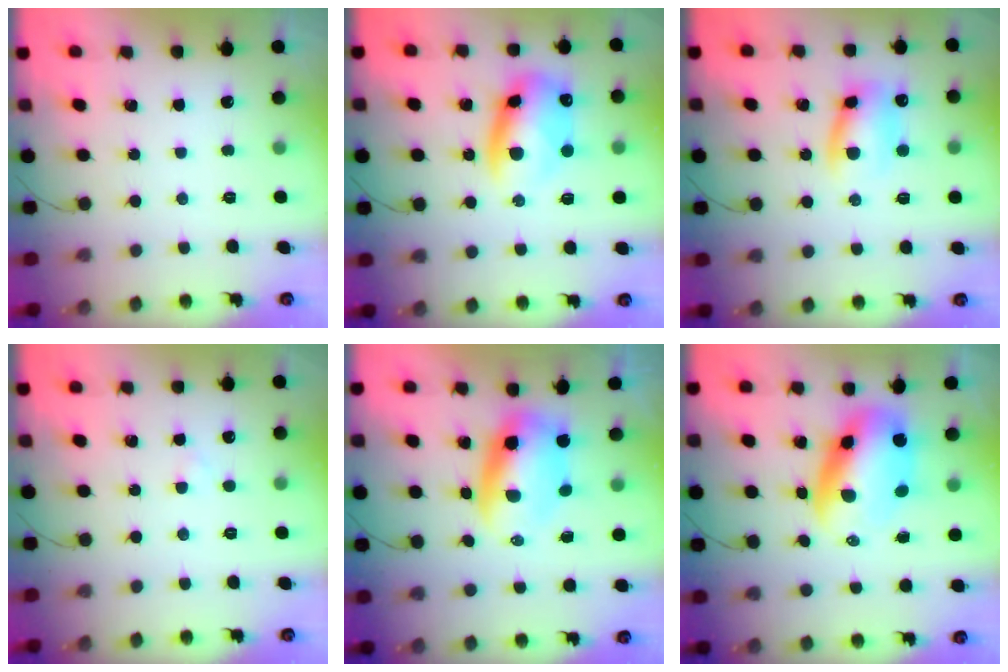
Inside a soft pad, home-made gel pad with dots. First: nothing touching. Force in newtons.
{"total": 11.1, "press": 10.8, "slide": 2.3}
{"total": 10.6, "press": 10.6, "slide": 1.1}
{"total": 1.0, "press": 0.7, "slide": 0.6}
{"total": 7.4, "press": 7.2, "slide": 1.9}
{"total": 11.9, "press": 11.5, "slide": 3.2}